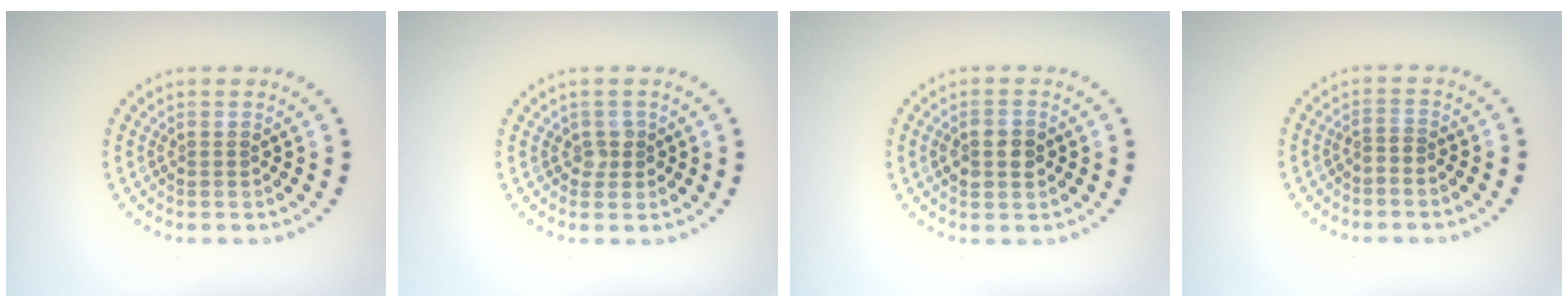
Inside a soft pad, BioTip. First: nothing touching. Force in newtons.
{"total": 1.1, "press": 1.0, "slide": 0.4}
{"total": 3.0, "press": 3.0, "slide": 0.2}
{"total": 0.7, "press": 0.3, "slide": 0.6}